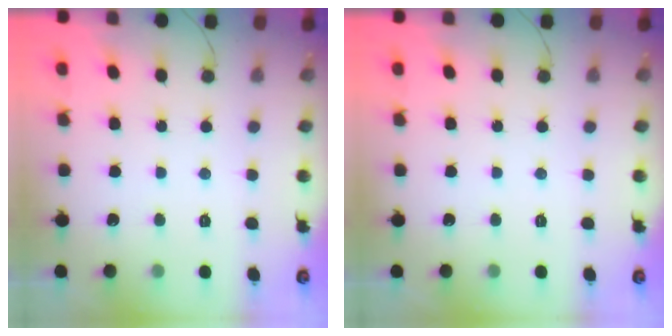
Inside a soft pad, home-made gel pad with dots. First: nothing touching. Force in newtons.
{"total": 0.0}